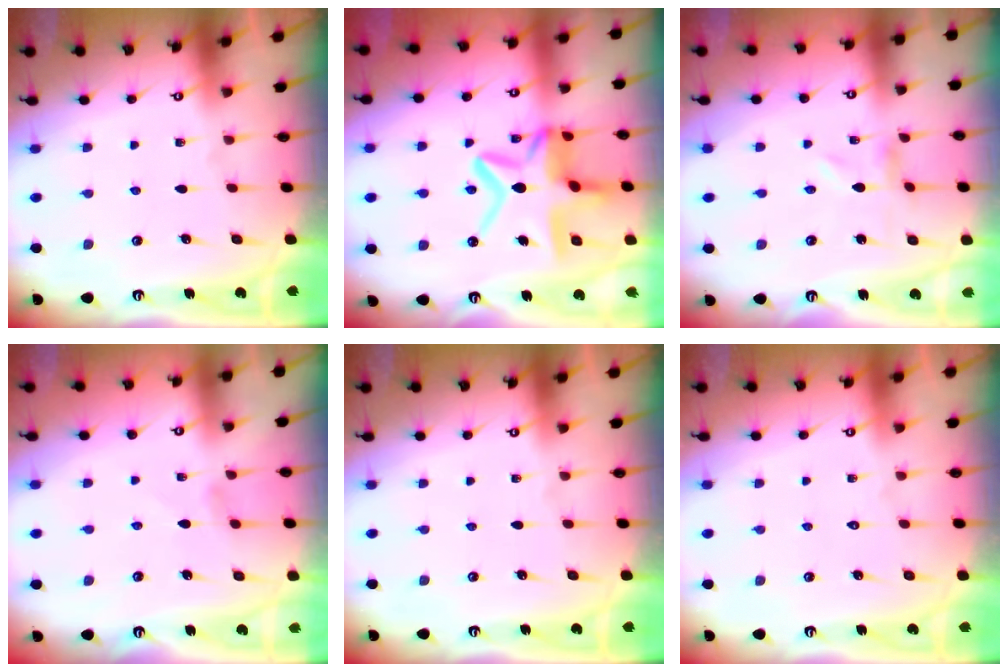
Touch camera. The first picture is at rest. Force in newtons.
{"total": 14.6, "press": 14.6, "slide": 1.2}
{"total": 0.0}
{"total": 0.9, "press": 0.9, "slide": 0.3}
{"total": 0.0}
{"total": 1.6, "press": 1.6, "slide": 0.1}